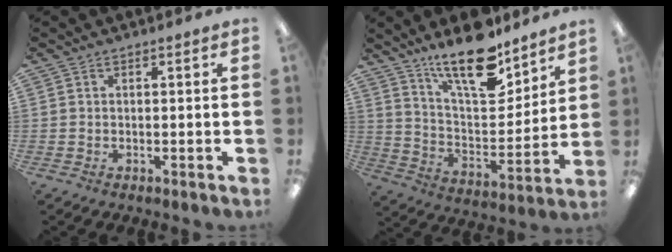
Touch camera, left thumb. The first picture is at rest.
{"total": 18.0, "force": [14.0, 6.0, 9.6], "torque": [-0.160, -0.094, 0.239]}